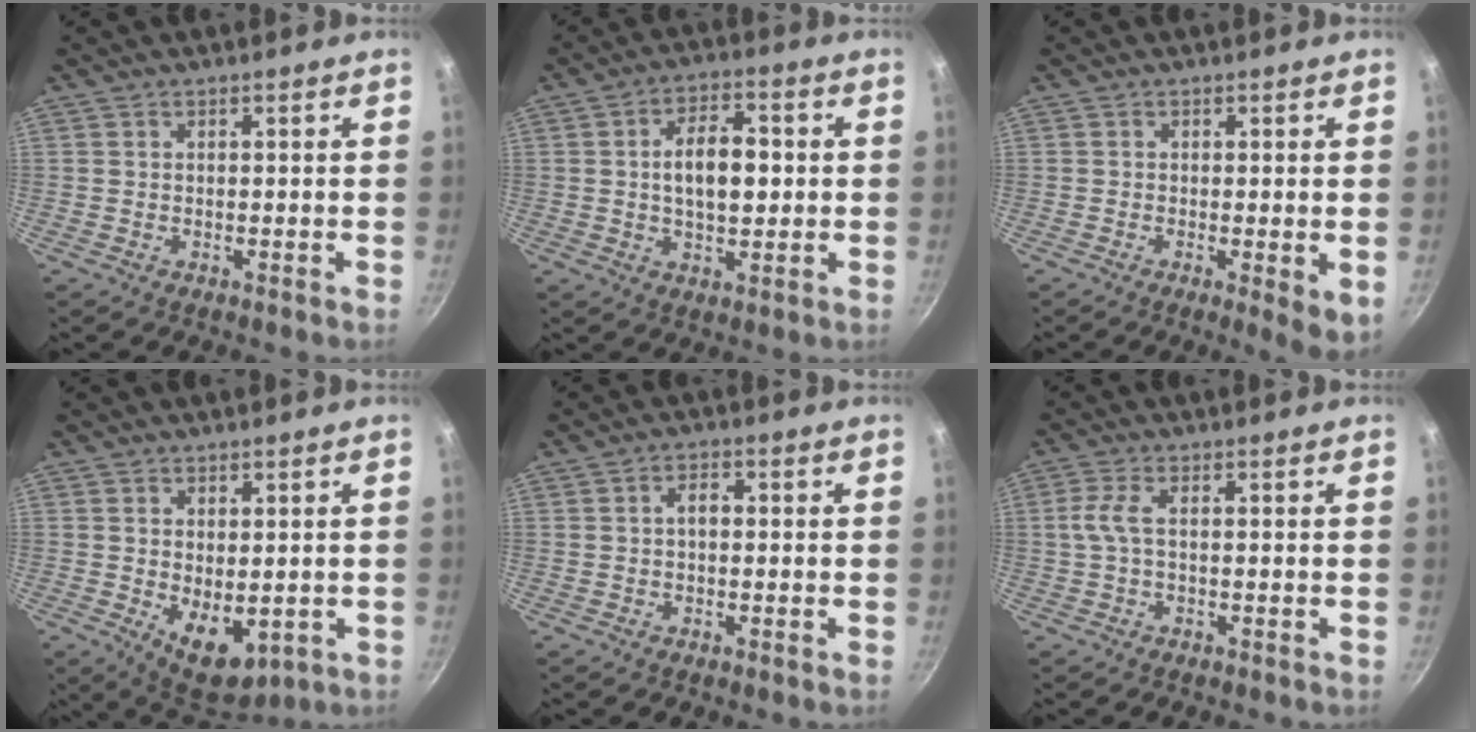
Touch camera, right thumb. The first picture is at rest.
{"total": 9.5, "force": [0.6, 5.0, 8.0], "torque": [-0.115, 0.009, 0.008]}
{"total": 4.6, "force": [-1.1, 0.9, 4.4], "torque": [-0.071, -0.016, -0.019]}
{"total": 9.0, "force": [-2.0, 5.0, 7.3], "torque": [-0.098, -0.011, -0.008]}
{"total": 2.4, "force": [0.0, 1.4, 1.9], "torque": [-0.026, 0.012, -0.004]}
{"total": 3.4, "force": [0.0, 1.2, 3.1], "torque": [-0.087, 0.006, -0.001]}